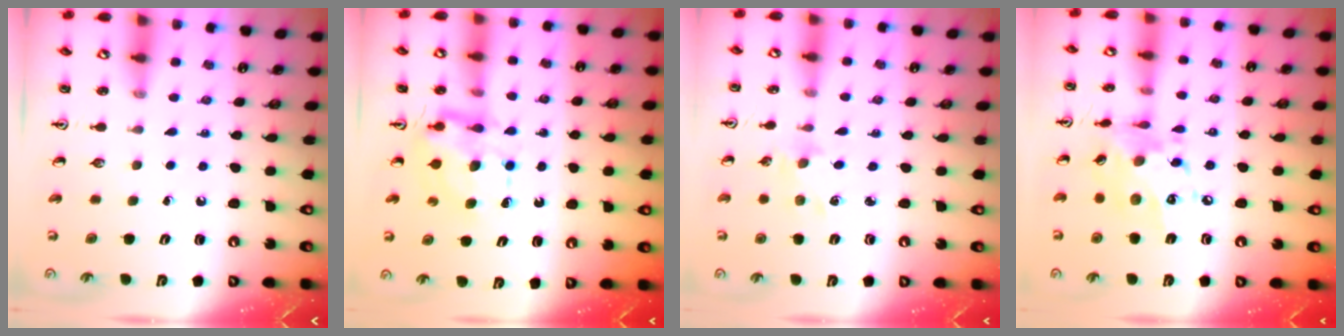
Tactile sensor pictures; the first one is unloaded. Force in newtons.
{"total": 6.7, "press": 6.7, "slide": 0.2}
{"total": 2.9, "press": 2.8, "slide": 0.4}
{"total": 14.8, "press": 14.8, "slide": 0.9}